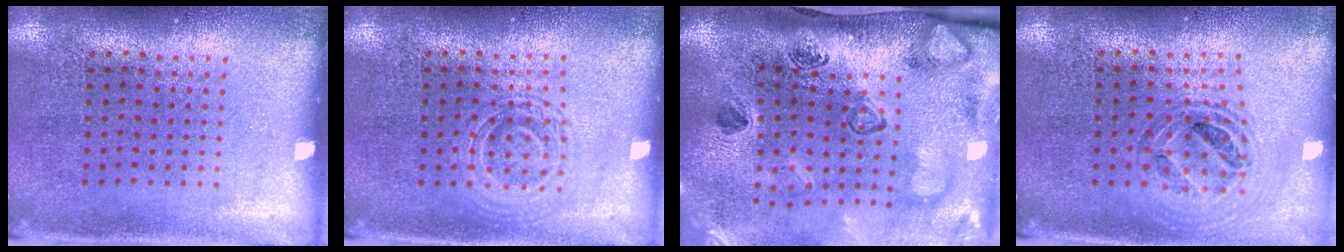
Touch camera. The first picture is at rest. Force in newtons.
{"total": 2.3, "press": 2.2, "slide": 0.5}
{"total": 3.1, "press": 2.6, "slide": 1.8}
{"total": 0.9, "press": 0.9, "slide": 0.1}